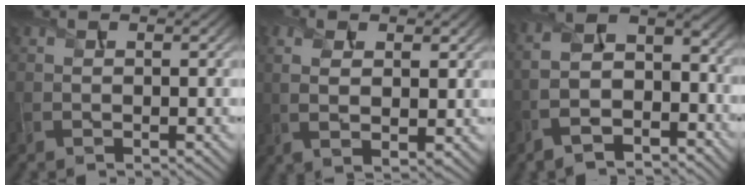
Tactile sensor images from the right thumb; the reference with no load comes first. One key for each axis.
{"total": 5.5, "fx": 1.4, "fy": 2.3, "fz": 4.8, "tx": -0.097, "ty": -0.002, "tz": 0.021}
{"total": 10.7, "fx": -5.4, "fy": 5.6, "fz": 7.3, "tx": -0.160, "ty": -0.020, "tz": -0.107}